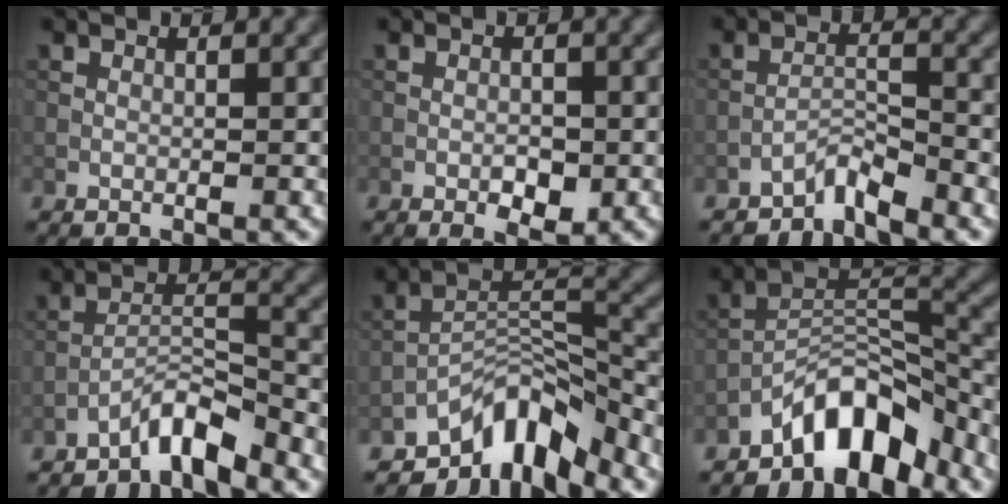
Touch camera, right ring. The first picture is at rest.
{"total": 2.3, "force": [-0.9, 1.1, 1.9], "torque": [-0.029, 0.000, -0.014]}
{"total": 2.5, "force": [-2.4, 0.2, 0.9], "torque": [-0.013, 0.012, -0.047]}
{"total": 4.2, "force": [-3.5, 0.7, 2.2], "torque": [-0.038, 0.013, -0.071]}
{"total": 8.0, "force": [-6.2, 2.9, 4.2], "torque": [-0.050, 0.005, -0.117]}
{"total": 7.2, "force": [-5.6, 2.7, 3.8], "torque": [-0.044, 0.009, -0.107]}